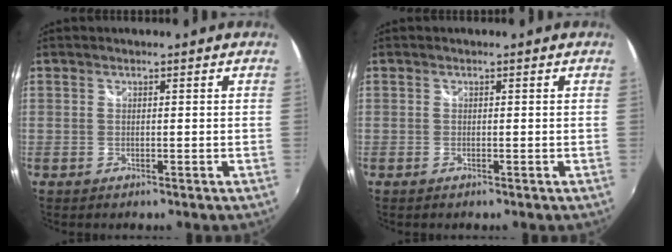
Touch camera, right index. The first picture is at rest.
{"total": 0.0}